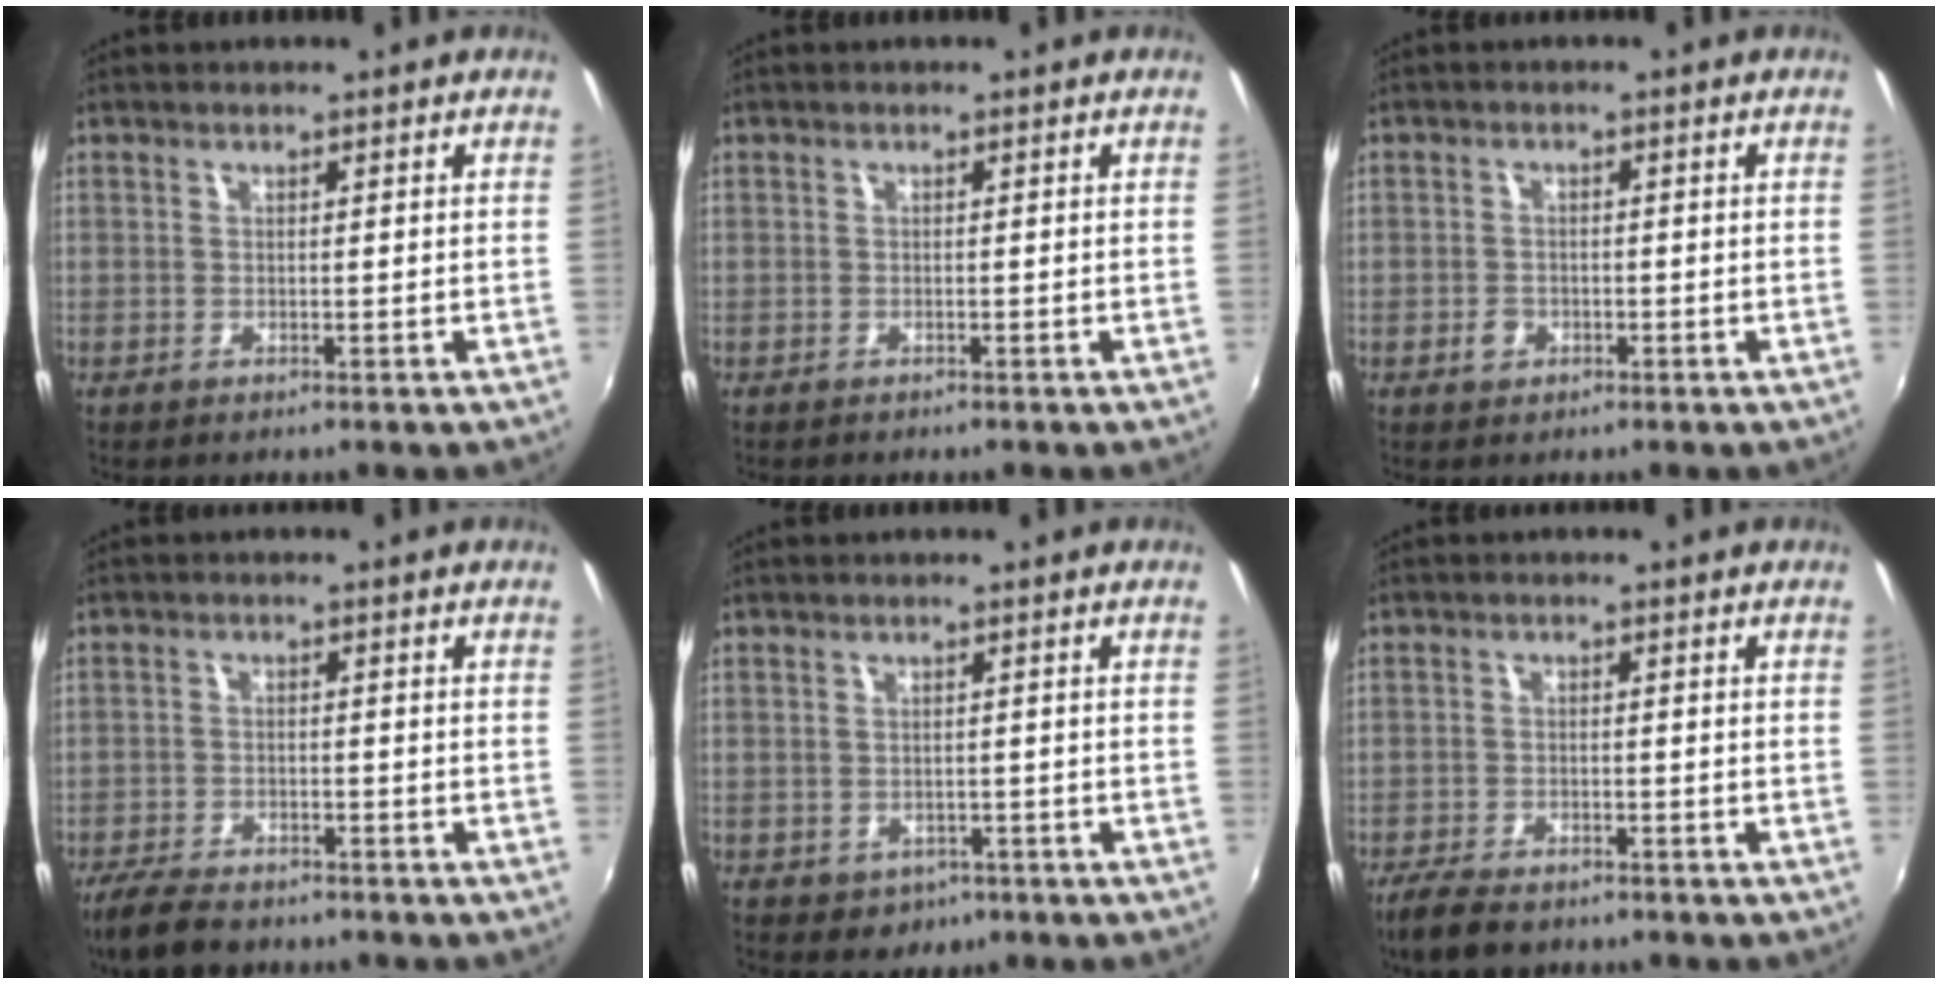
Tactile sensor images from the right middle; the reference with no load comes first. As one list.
[{"total": 0.6, "force": [-0.5, 0.3, 0.0], "torque": [-0.005, -0.002, -0.009]}, {"total": 2.0, "force": [-1.0, 1.6, 0.7], "torque": [-0.013, 0.002, -0.015]}, {"total": 7.9, "force": [-6.6, 2.8, 3.3], "torque": [-0.096, -0.017, -0.116]}, {"total": 3.6, "force": [-1.5, 3.1, 1.2], "torque": [-0.031, -0.003, -0.012]}, {"total": 6.6, "force": [-5.3, 2.5, 3.1], "torque": [-0.086, -0.015, -0.097]}]